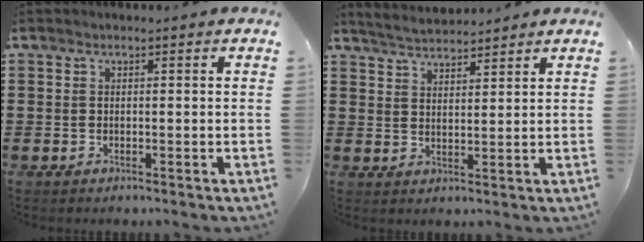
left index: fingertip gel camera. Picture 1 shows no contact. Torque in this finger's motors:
{"motor_torque": [0.19, 0.88, 0.00, 0.04]}